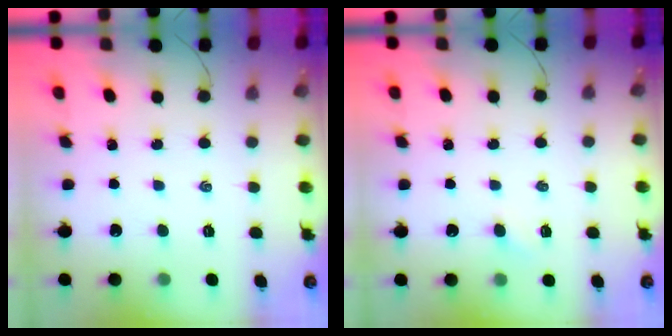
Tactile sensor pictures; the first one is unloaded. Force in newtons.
{"total": 1.3, "press": 1.2, "slide": 0.5}